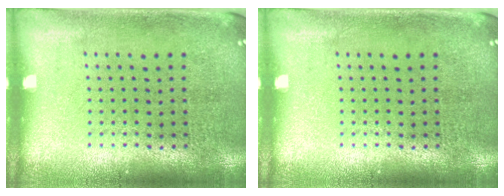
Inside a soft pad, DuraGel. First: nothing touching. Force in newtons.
{"total": 0.0}